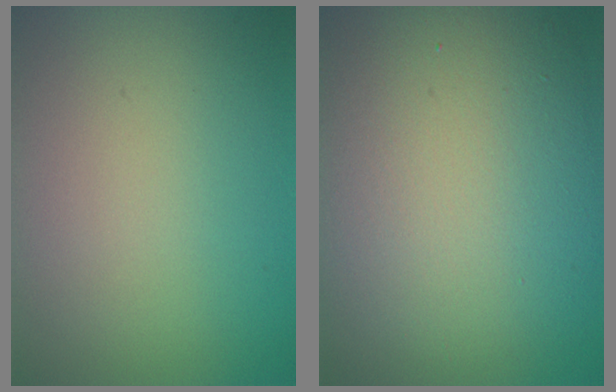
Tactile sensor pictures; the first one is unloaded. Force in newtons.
{"total": 14.3, "press": 14.3, "slide": 0.9}